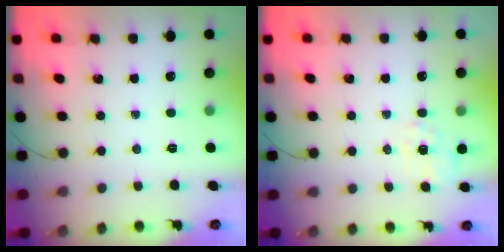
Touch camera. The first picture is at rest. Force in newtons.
{"total": 2.5, "press": 1.9, "slide": 1.6}